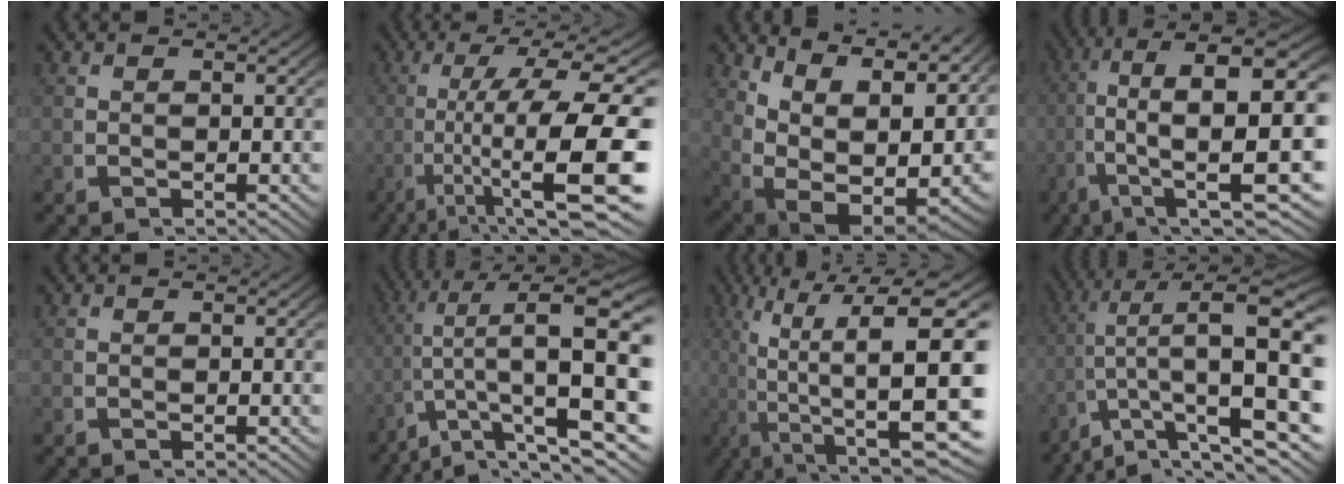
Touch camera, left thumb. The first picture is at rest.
{"total": 14.7, "force": [-0.4, 6.2, 13.3], "torque": [-0.227, -0.030, 0.020]}
{"total": 17.4, "force": [-0.3, 12.4, 12.3], "torque": [-0.248, -0.063, 0.019]}
{"total": 16.7, "force": [0.7, 9.1, 13.9], "torque": [-0.254, -0.042, 0.033]}
{"total": 0.0}
{"total": 14.1, "force": [1.9, 6.3, 12.5], "torque": [-0.182, -0.004, 0.038]}
{"total": 16.1, "force": [-1.4, 8.5, 13.6], "torque": [-0.245, -0.067, 0.018]}
{"total": 12.8, "force": [1.6, 5.5, 11.5], "torque": [-0.166, -0.003, 0.034]}